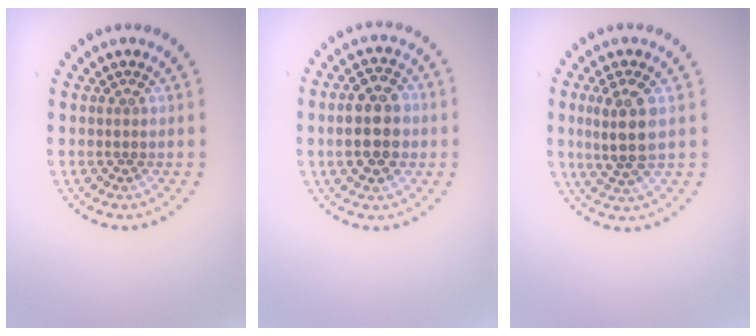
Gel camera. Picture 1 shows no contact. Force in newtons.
{"total": 5.5, "press": 5.5, "slide": 0.3}
{"total": 3.5, "press": 3.3, "slide": 1.3}